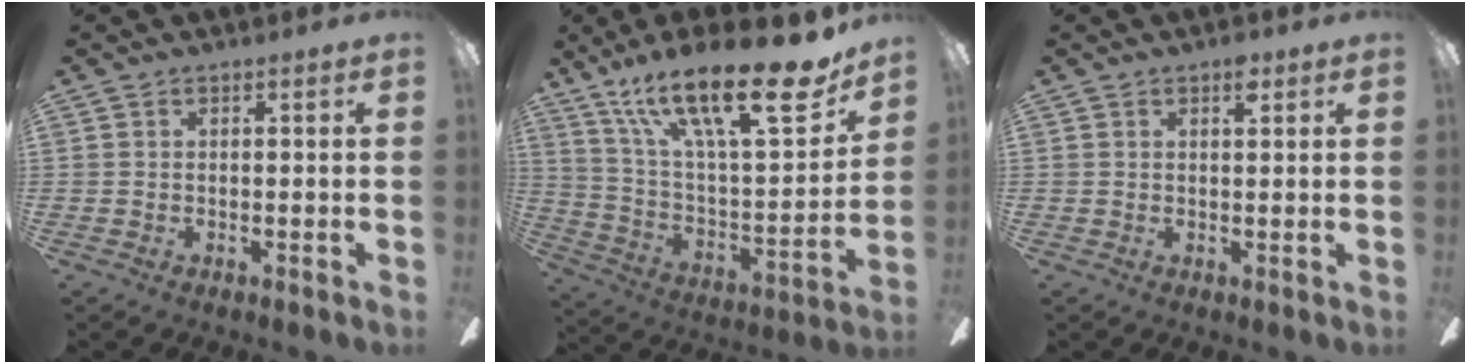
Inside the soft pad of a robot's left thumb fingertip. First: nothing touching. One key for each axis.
{"total": 26.7, "fx": 17.6, "fy": 7.9, "fz": 18.6, "tx": -0.293, "ty": -0.098, "tz": 0.290}
{"total": 2.5, "fx": 1.7, "fy": 0.9, "fz": 1.7, "tx": -0.013, "ty": -0.006, "tz": 0.024}